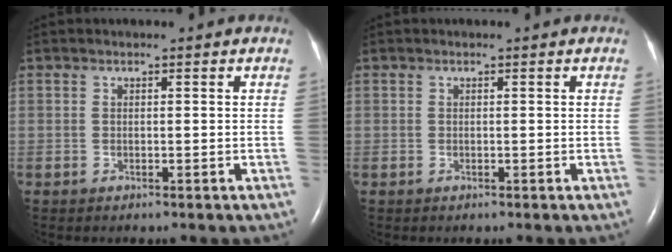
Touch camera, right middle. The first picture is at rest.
{"total": 0.0}